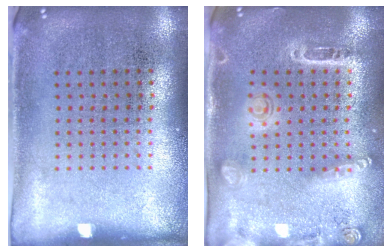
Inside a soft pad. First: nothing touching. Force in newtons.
{"total": 1.6, "press": 1.4, "slide": 0.7}